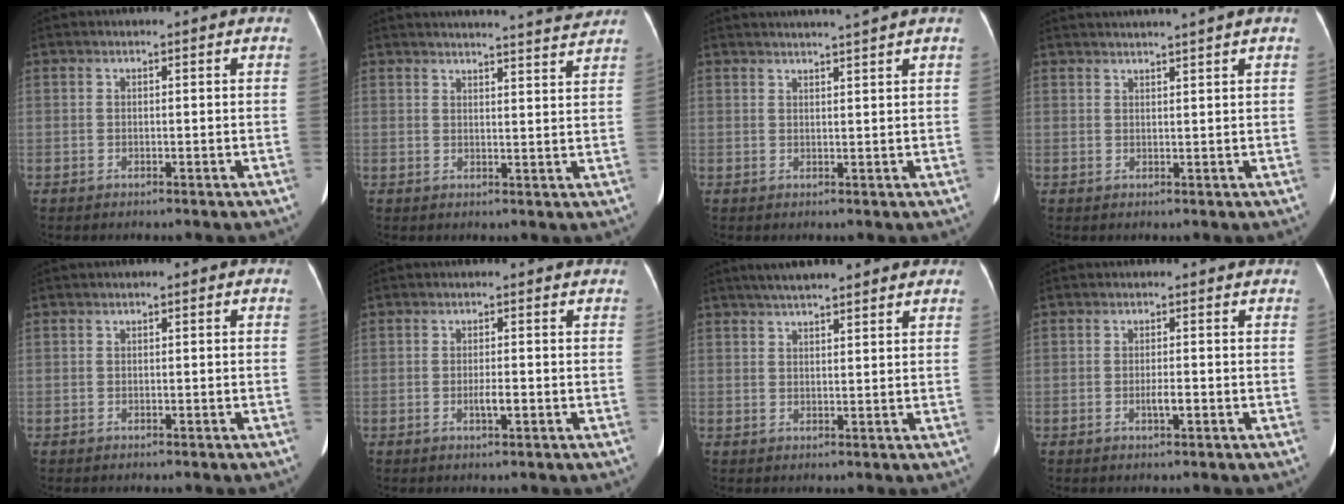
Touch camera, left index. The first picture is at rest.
{"total": 11.7, "force": [11.3, -0.8, 3.0], "torque": [-0.042, -0.022, 0.128]}
{"total": 5.1, "force": [4.4, -1.3, 2.1], "torque": [-0.023, 0.006, 0.056]}
{"total": 5.5, "force": [4.8, -1.3, 2.4], "torque": [-0.027, 0.017, 0.060]}
{"total": 0.6, "force": [-0.3, 0.5, 0.4], "torque": [-0.003, 0.007, -0.007]}
{"total": 1.8, "force": [-0.6, 0.2, 1.7], "torque": [-0.031, -0.001, -0.011]}
{"total": 9.2, "force": [7.4, 1.5, 5.2], "torque": [-0.070, 0.034, 0.102]}
{"total": 2.0, "force": [-0.7, 0.3, 1.8], "torque": [-0.034, -0.001, -0.013]}